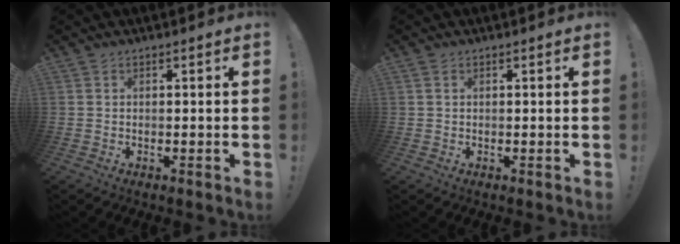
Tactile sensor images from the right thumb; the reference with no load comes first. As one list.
[{"total": 0.9, "force": [0.4, 0.6, 0.4], "torque": [-0.004, 0.001, 0.007]}]